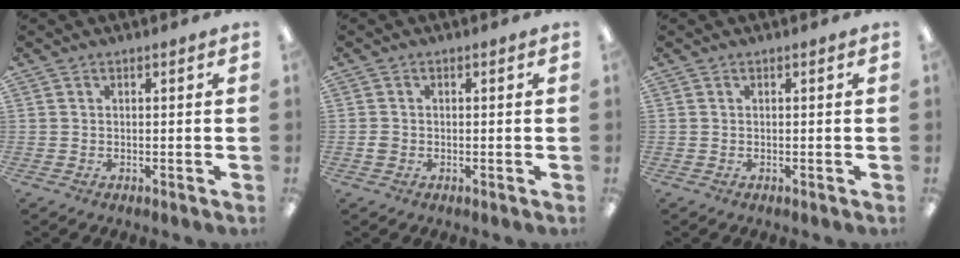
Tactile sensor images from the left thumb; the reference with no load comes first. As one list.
[{"total": 1.2, "force": [-0.2, 1.1, 0.5], "torque": [-0.008, 0.004, -0.005]}, {"total": 0.0}]